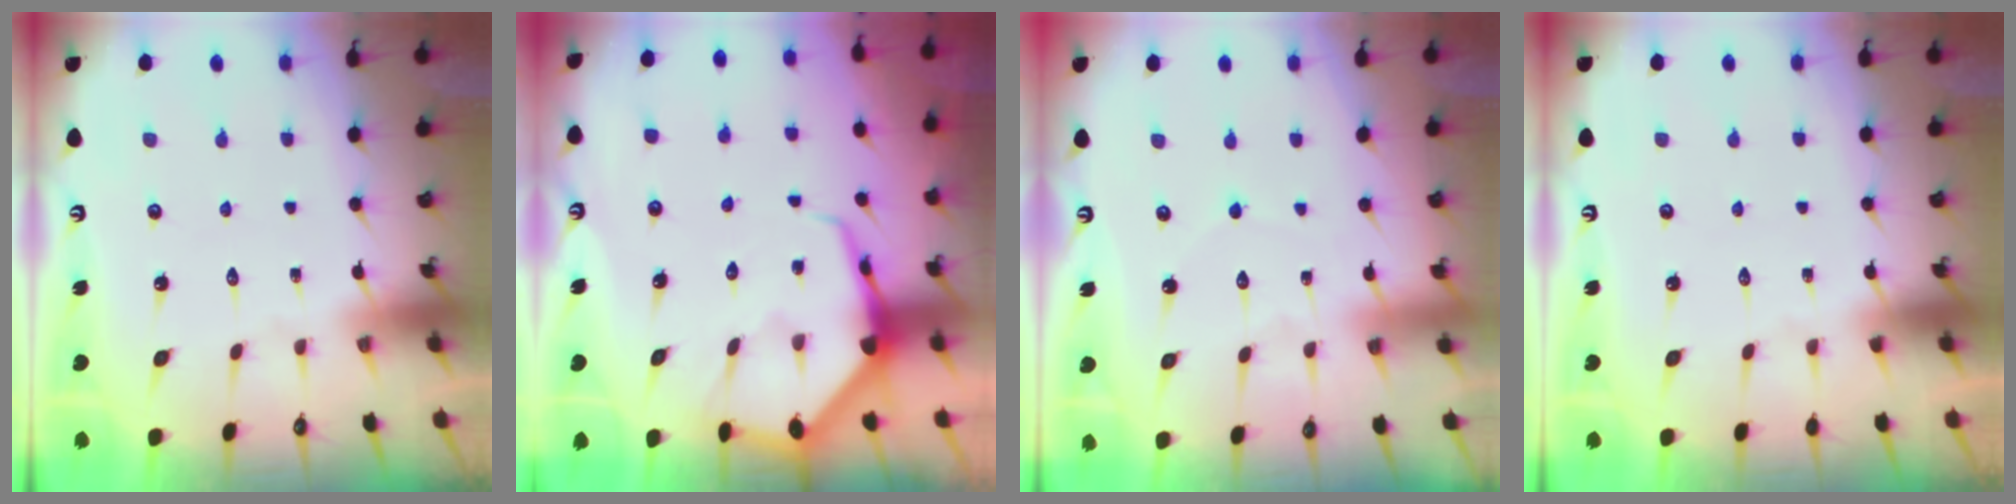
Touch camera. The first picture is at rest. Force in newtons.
{"total": 8.6, "press": 8.5, "slide": 0.9}
{"total": 2.7, "press": 2.6, "slide": 0.3}
{"total": 0.0}